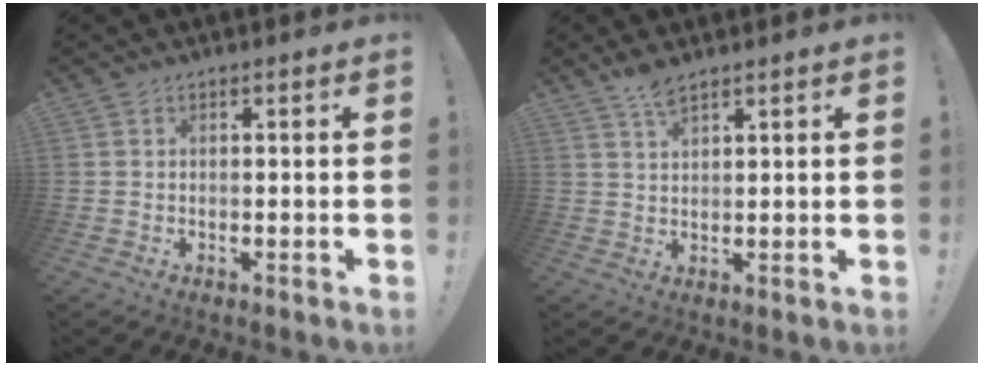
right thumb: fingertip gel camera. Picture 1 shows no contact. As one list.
[{"total": 4.3, "force": [3.3, 1.1, 2.5], "torque": [-0.040, -0.020, 0.058]}]